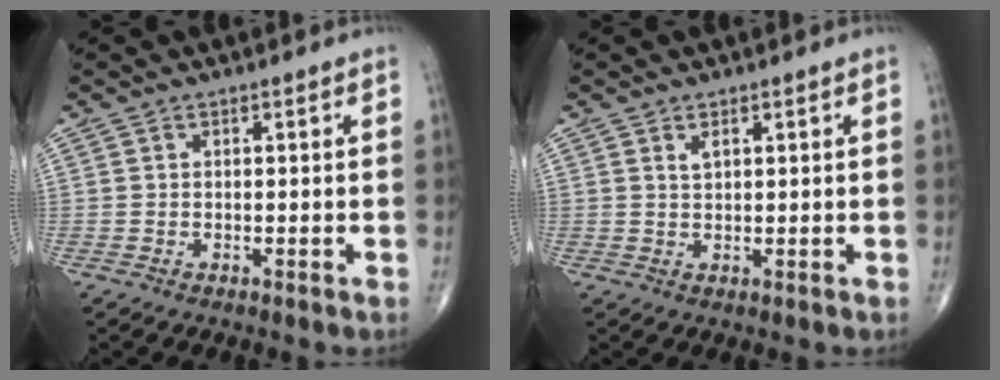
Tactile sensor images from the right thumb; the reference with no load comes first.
{"total": 1.6, "force": [0.9, 0.8, 1.1], "torque": [-0.019, -0.001, 0.018]}